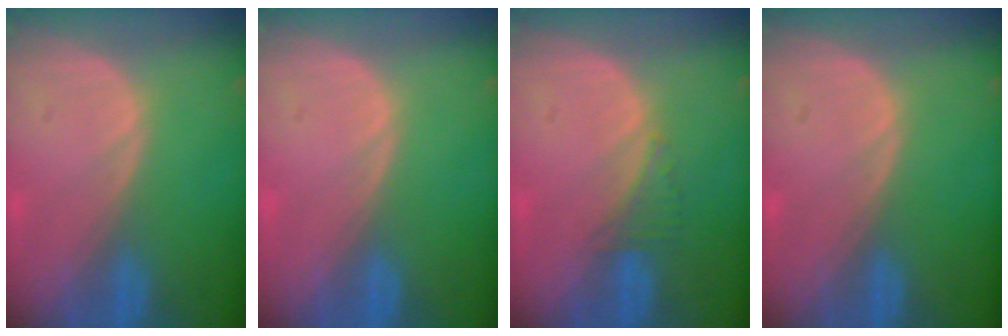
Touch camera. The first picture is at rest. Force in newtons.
{"total": 0.0}
{"total": 1.9, "press": 1.8, "slide": 0.7}
{"total": 0.0}